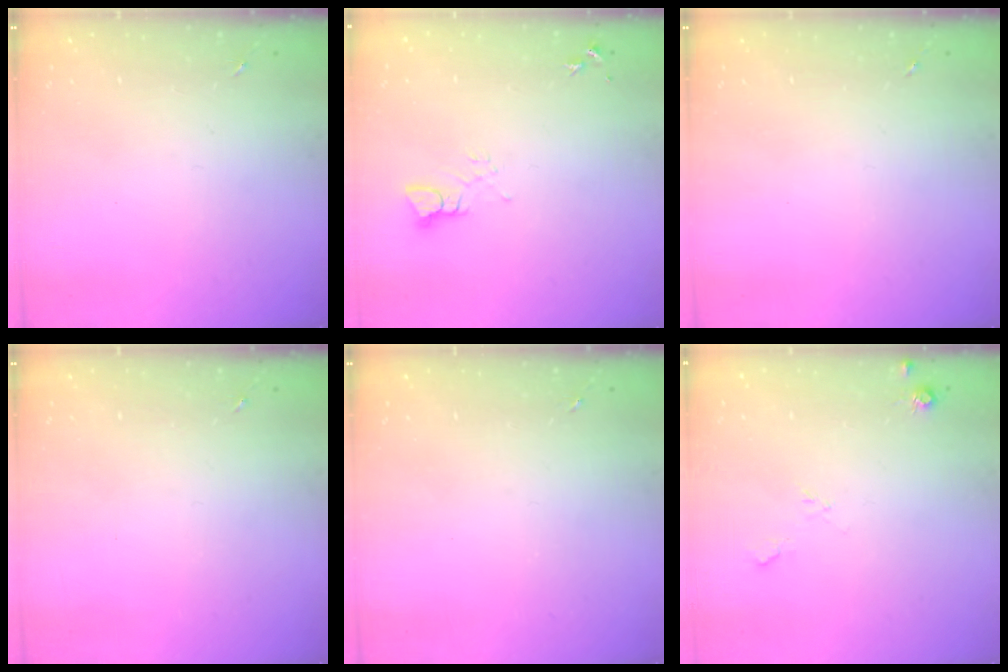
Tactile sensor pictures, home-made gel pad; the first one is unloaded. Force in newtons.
{"total": 3.4, "press": 3.4, "slide": 0.1}
{"total": 0.0}
{"total": 0.0}
{"total": 0.0}
{"total": 7.2, "press": 7.2, "slide": 0.6}